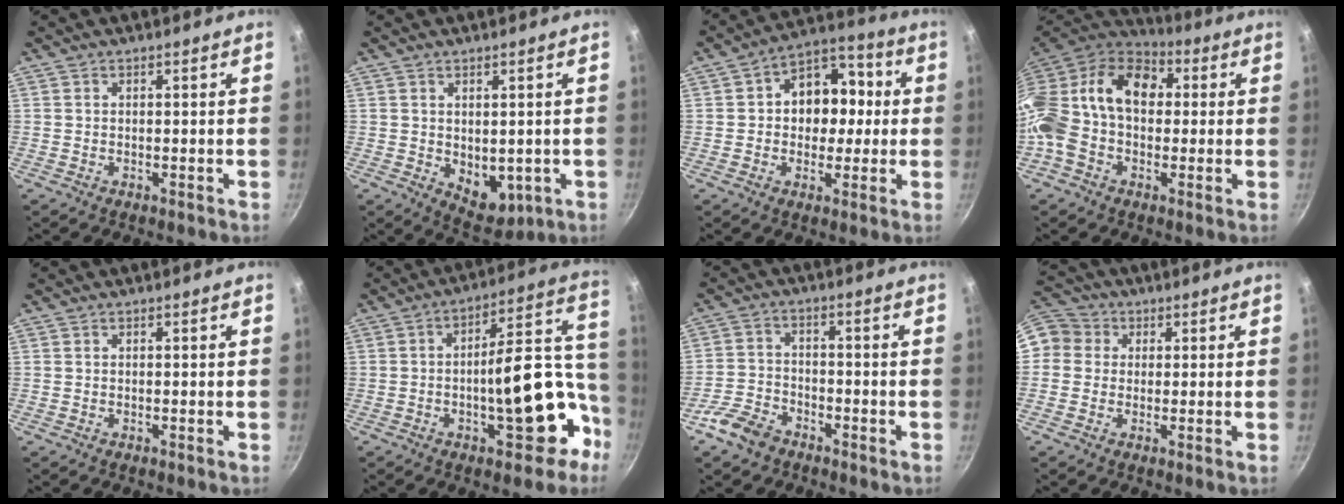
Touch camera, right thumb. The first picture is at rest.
{"total": 7.2, "force": [-0.6, 4.8, 5.4], "torque": [-0.049, -0.015, 0.009]}
{"total": 12.5, "force": [0.7, 9.8, 7.8], "torque": [-0.052, 0.028, -0.004]}
{"total": 21.2, "force": [1.7, 15.2, 14.8], "torque": [-0.278, 0.050, 0.009]}
{"total": 0.0}
{"total": 19.2, "force": [-6.0, 8.6, 16.0], "torque": [-0.165, 0.073, -0.080]}
{"total": 6.9, "force": [-4.5, 4.2, 3.0], "torque": [-0.054, 0.036, -0.093]}
{"total": 7.7, "force": [1.1, 7.2, 2.5], "torque": [-0.024, 0.017, 0.000]}